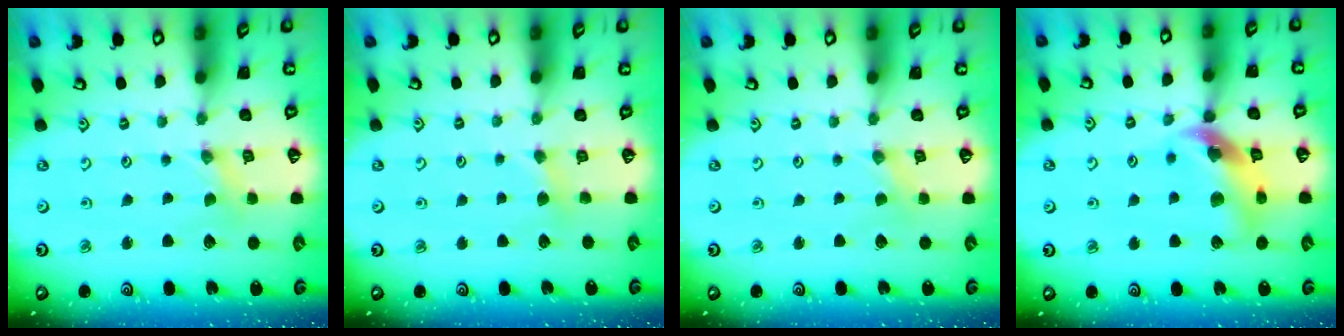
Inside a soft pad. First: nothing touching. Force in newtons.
{"total": 2.3, "press": 2.3, "slide": 0.4}
{"total": 0.0}
{"total": 14.1, "press": 14.0, "slide": 1.9}